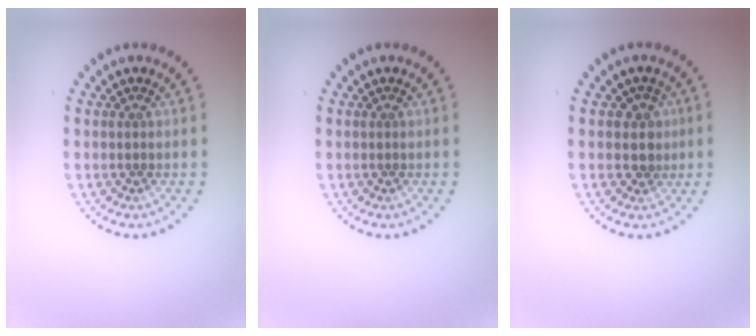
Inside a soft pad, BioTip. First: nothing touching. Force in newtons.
{"total": 0.0}
{"total": 1.8, "press": 1.6, "slide": 0.9}